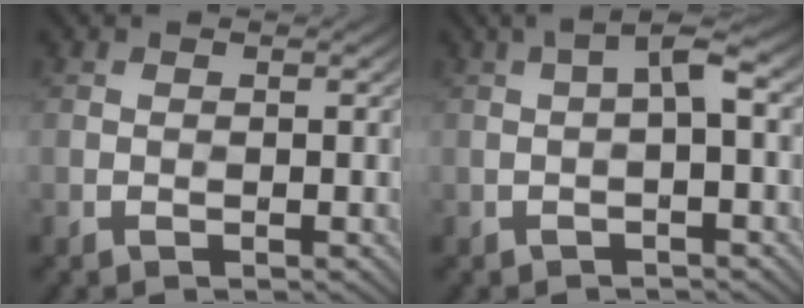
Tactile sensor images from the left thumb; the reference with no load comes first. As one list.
[{"total": 4.1, "force": [0.1, 0.5, 4.1], "torque": [-0.065, 0.014, -0.007]}]